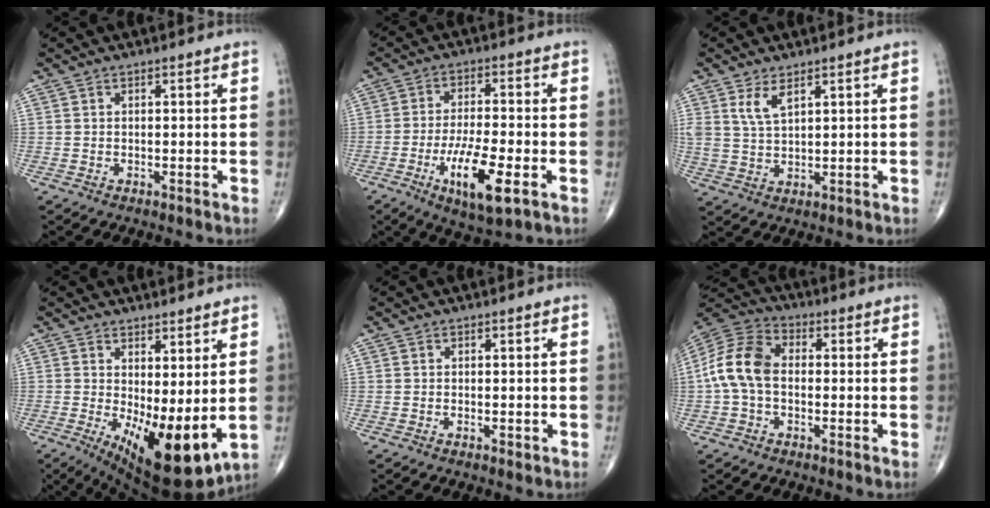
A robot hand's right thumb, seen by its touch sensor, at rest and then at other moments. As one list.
[{"total": 11.6, "force": [-4.5, 3.1, 10.3], "torque": [-0.190, 0.001, -0.075]}, {"total": 4.4, "force": [2.5, 1.8, 3.2], "torque": [-0.064, -0.012, 0.056]}, {"total": 13.4, "force": [-0.5, 5.0, 12.4], "torque": [-0.189, -0.032, 0.012]}, {"total": 0.6, "force": [-0.2, 0.3, 0.5], "torque": [-0.011, -0.003, -0.004]}, {"total": 11.1, "force": [-0.7, 7.3, 8.3], "torque": [-0.167, 0.031, -0.025]}]